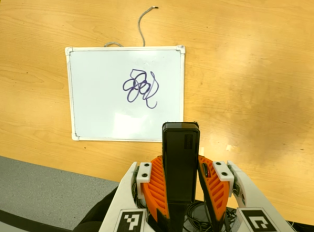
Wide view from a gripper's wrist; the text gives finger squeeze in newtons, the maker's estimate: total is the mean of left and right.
{"total": 4.1, "left": 2.7, "right": 5.4}